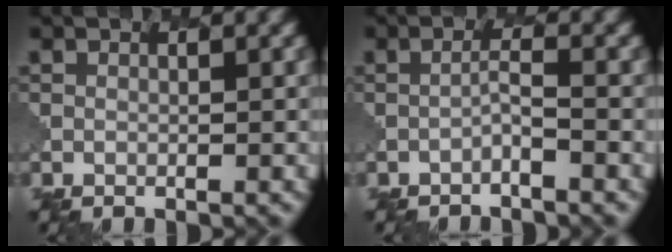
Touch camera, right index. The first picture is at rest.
{"total": 0.9, "force": [-0.6, -0.6, 0.2], "torque": [-0.009, 0.011, -0.020]}